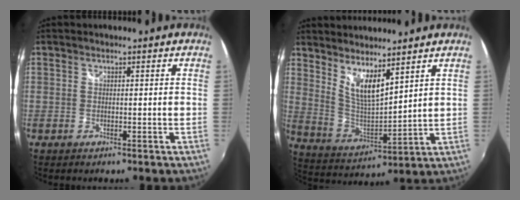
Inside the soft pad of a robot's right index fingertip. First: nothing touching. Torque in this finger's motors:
{"motor_torque": [0.31, 0.31, 0.15, 0.10]}